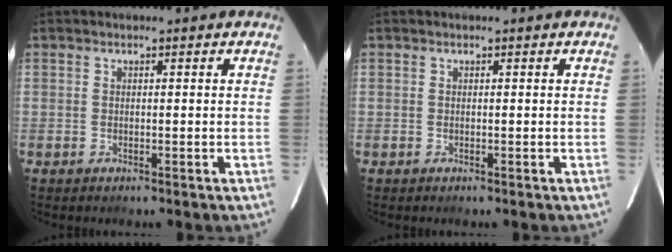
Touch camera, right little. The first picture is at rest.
{"total": 0.0}